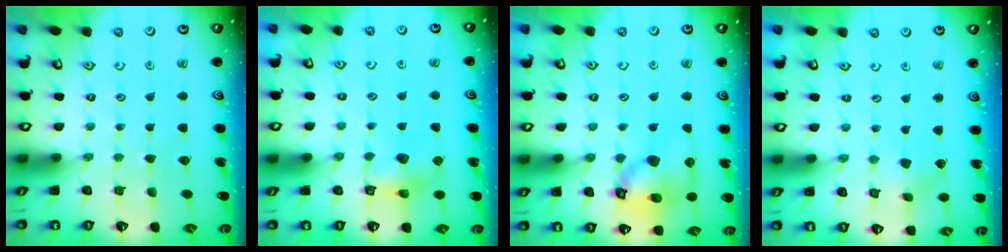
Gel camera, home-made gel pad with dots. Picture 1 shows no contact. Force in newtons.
{"total": 6.6, "press": 6.5, "slide": 0.8}
{"total": 12.9, "press": 12.8, "slide": 1.8}
{"total": 2.5, "press": 2.4, "slide": 0.3}